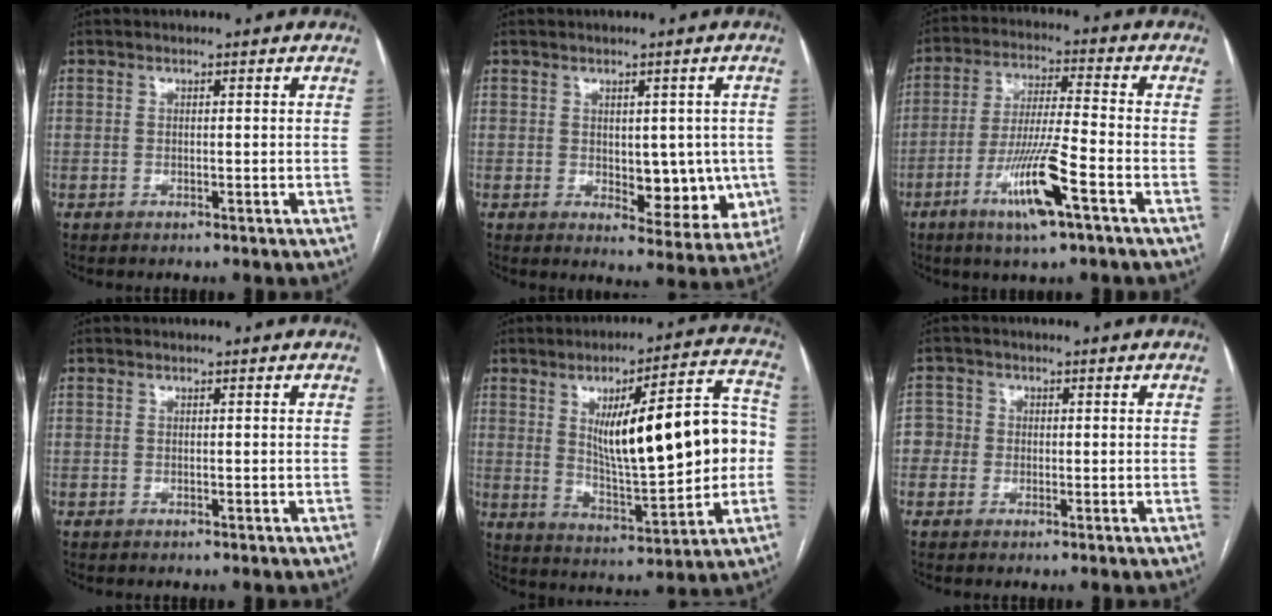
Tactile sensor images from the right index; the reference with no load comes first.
{"total": 8.6, "force": [-0.5, 4.6, 7.2], "torque": [-0.068, 0.000, 0.006]}
{"total": 11.4, "force": [-5.5, 0.3, 10.0], "torque": [-0.193, -0.014, -0.102]}
{"total": 0.0}
{"total": 19.9, "force": [1.6, 4.6, 19.3], "torque": [-0.287, 0.027, 0.036]}
{"total": 3.1, "force": [-0.4, 3.0, 0.3], "torque": [0.008, 0.014, -0.015]}